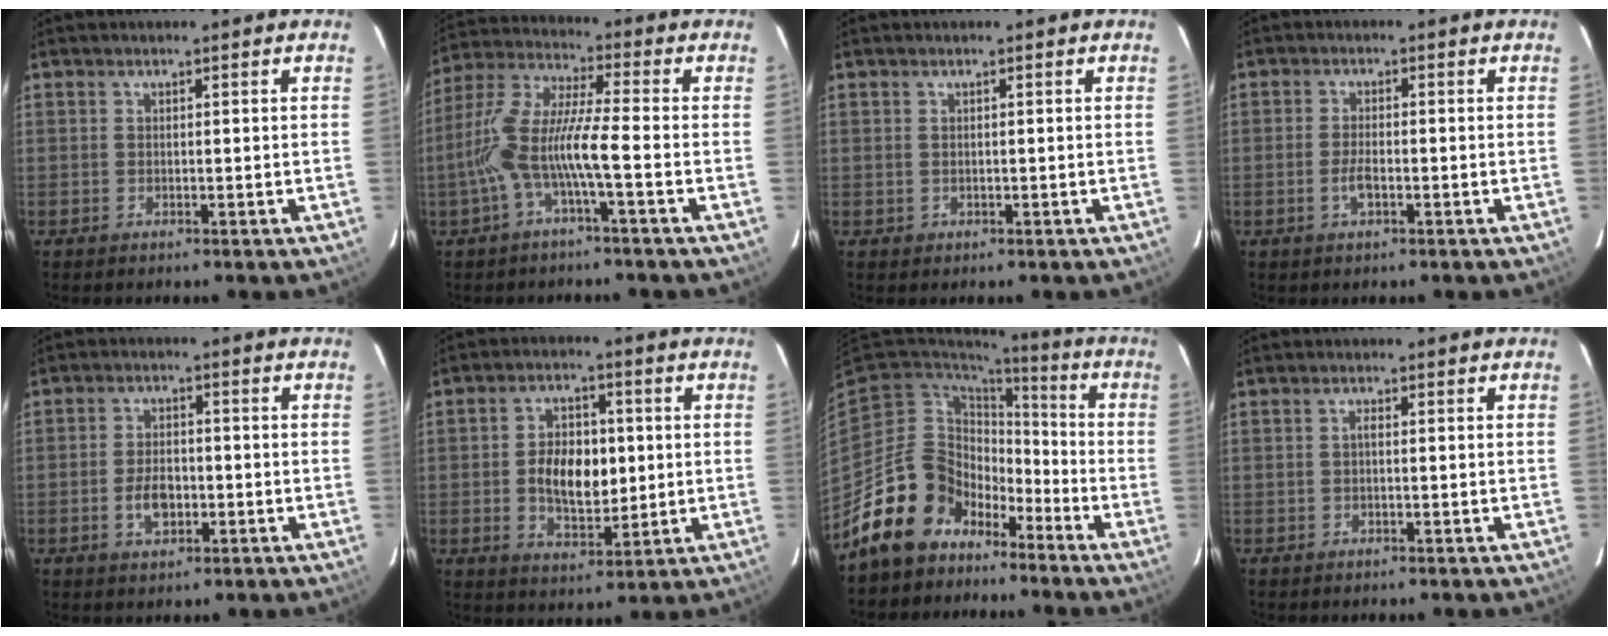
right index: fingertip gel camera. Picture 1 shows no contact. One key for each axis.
{"total": 10.4, "fx": -3.6, "fy": 0.7, "fz": 9.8, "tx": -0.211, "ty": 0.008, "tz": -0.071}
{"total": 0.8, "fx": -0.1, "fy": 0.8, "fz": 0.0, "tx": 0.003, "ty": 0.001, "tz": 0.001}
{"total": 3.0, "fx": -1.3, "fy": 1.2, "fz": 2.5, "tx": -0.055, "ty": -0.001, "tz": -0.024}
{"total": 5.4, "fx": -1.8, "fy": 3.3, "fz": 3.9, "tx": -0.080, "ty": 0.003, "tz": -0.027}
{"total": 9.8, "fx": -0.1, "fy": 5.8, "fz": 8.0, "tx": -0.145, "ty": 0.011, "tz": 0.006}
{"total": 14.0, "fx": -9.7, "fy": 9.8, "fz": 2.8, "tx": -0.068, "ty": 0.036, "tz": -0.163}
{"total": 0.7, "fx": -0.1, "fy": 0.2, "fz": 0.7, "tx": -0.013, "ty": 0.005, "tz": -0.004}